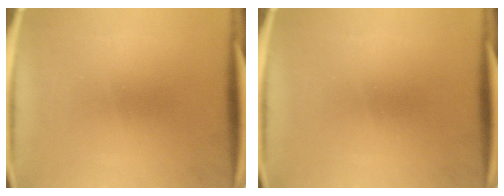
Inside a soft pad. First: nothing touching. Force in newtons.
{"total": 0.0}